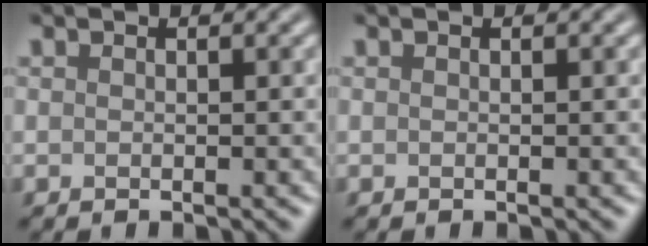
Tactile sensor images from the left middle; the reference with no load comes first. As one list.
[{"total": 0.0}]